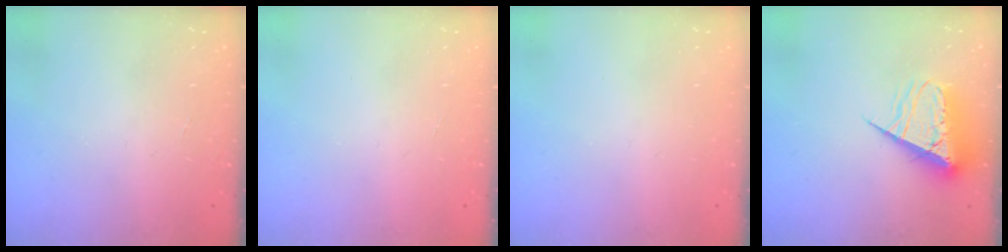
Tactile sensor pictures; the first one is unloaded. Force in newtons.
{"total": 0.0}
{"total": 0.0}
{"total": 9.9, "press": 9.8, "slide": 0.7}